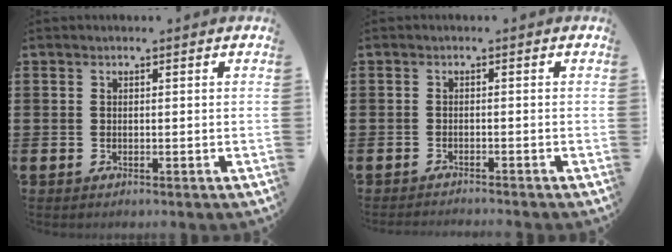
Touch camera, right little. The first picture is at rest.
{"total": 0.9, "force": [-0.9, -0.2, 0.0], "torque": [0.000, 0.001, -0.018]}